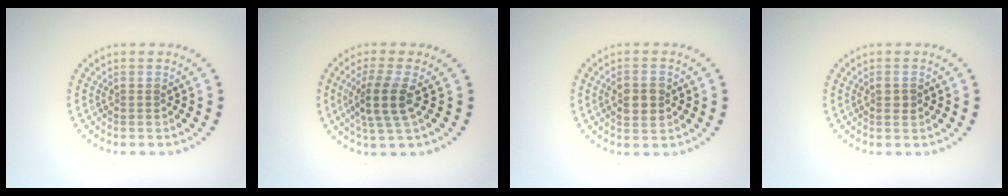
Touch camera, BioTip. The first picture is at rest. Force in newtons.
{"total": 3.6, "press": 2.9, "slide": 2.1}
{"total": 2.8, "press": 2.8, "slide": 0.2}
{"total": 1.1, "press": 1.1, "slide": 0.1}